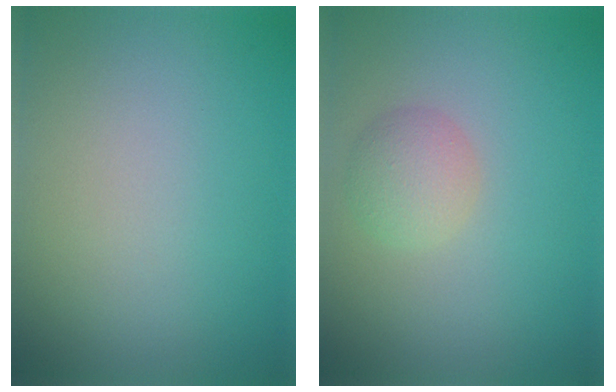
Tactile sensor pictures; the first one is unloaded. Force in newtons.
{"total": 2.3, "press": 2.3, "slide": 0.1}